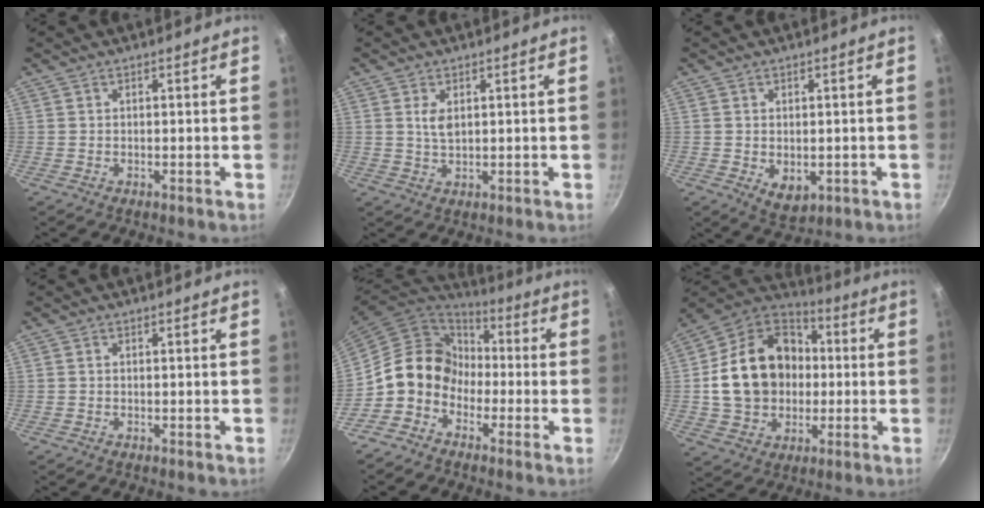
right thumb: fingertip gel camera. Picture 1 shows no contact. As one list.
[{"total": 2.9, "force": [0.9, 1.5, 2.3], "torque": [-0.040, -0.009, 0.019]}, {"total": 5.9, "force": [-0.5, 4.0, 4.3], "torque": [-0.055, -0.013, 0.007]}, {"total": 0.0}, {"total": 12.8, "force": [-3.4, 10.7, 6.2], "torque": [-0.073, 0.054, -0.089]}, {"total": 21.1, "force": [0.3, 16.9, 12.7], "torque": [-0.203, 0.041, 0.008]}]